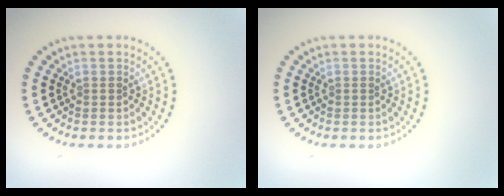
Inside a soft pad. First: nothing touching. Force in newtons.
{"total": 0.0}